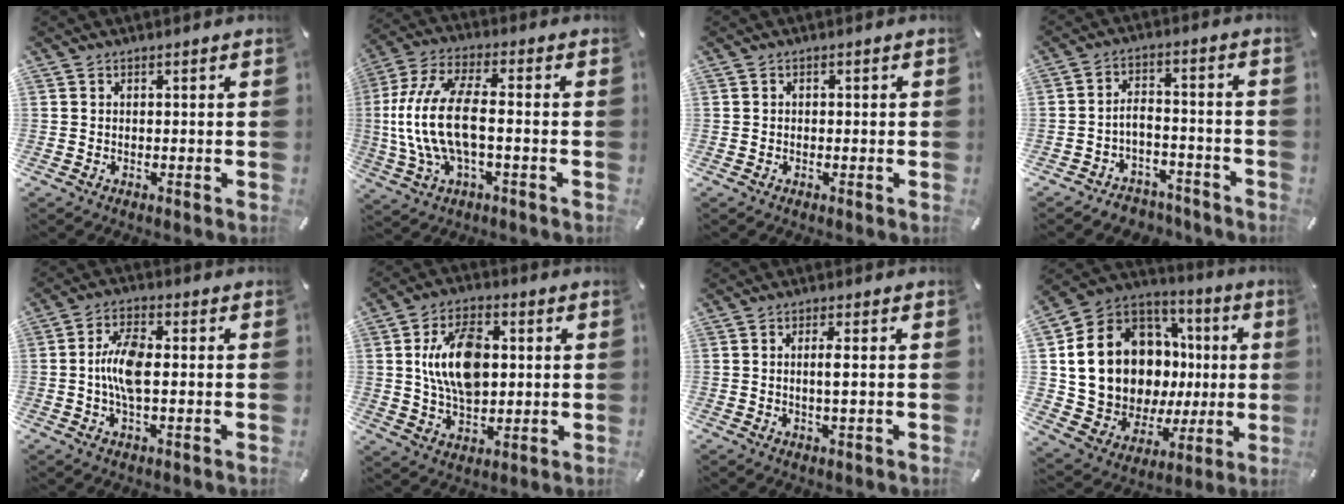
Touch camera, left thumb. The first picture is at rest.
{"total": 15.0, "force": [-1.3, 6.6, 13.4], "torque": [-0.284, -0.005, -0.024]}
{"total": 0.5, "force": [-0.2, 0.4, 0.2], "torque": [-0.004, 0.002, -0.005]}
{"total": 4.9, "force": [-3.2, 3.3, 1.9], "torque": [-0.037, 0.013, -0.063]}
{"total": 9.0, "force": [-0.3, 3.8, 8.1], "torque": [-0.170, 0.002, -0.009]}
{"total": 14.4, "force": [2.0, 9.3, 10.8], "torque": [-0.204, 0.008, 0.035]}
{"total": 3.6, "force": [0.3, 0.6, 3.5], "torque": [-0.068, -0.003, 0.002]}
{"total": 18.1, "force": [2.4, 14.4, 10.6], "torque": [-0.216, -0.042, 0.070]}